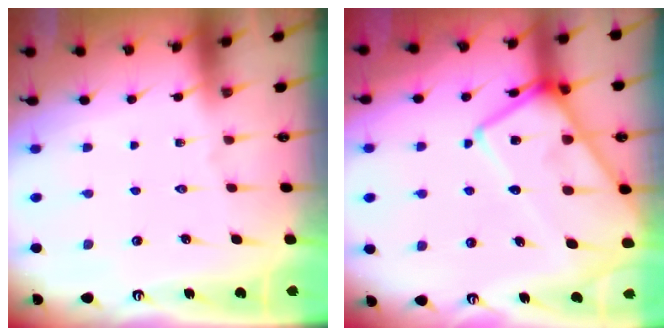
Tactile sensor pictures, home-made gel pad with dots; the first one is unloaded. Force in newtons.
{"total": 18.3, "press": 18.2, "slide": 1.7}